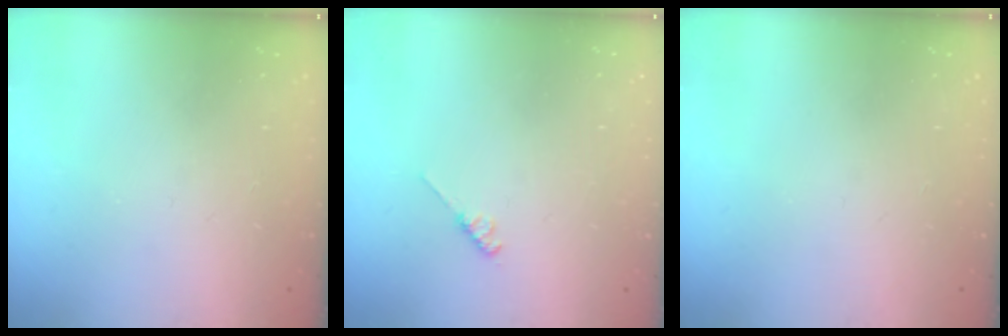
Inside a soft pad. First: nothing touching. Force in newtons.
{"total": 2.6, "press": 2.5, "slide": 0.4}
{"total": 0.0}